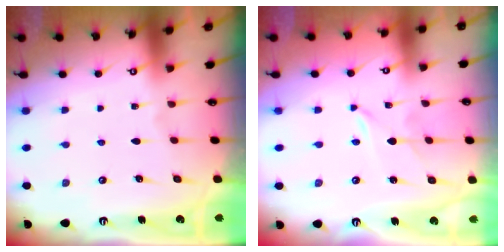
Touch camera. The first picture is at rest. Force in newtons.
{"total": 1.1, "press": 1.1, "slide": 0.1}